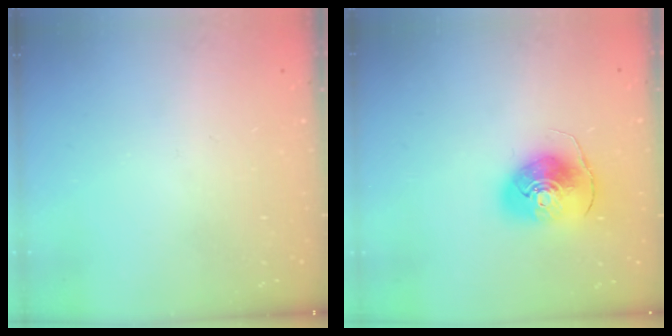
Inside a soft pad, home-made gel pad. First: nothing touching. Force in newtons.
{"total": 10.2, "press": 10.1, "slide": 1.1}